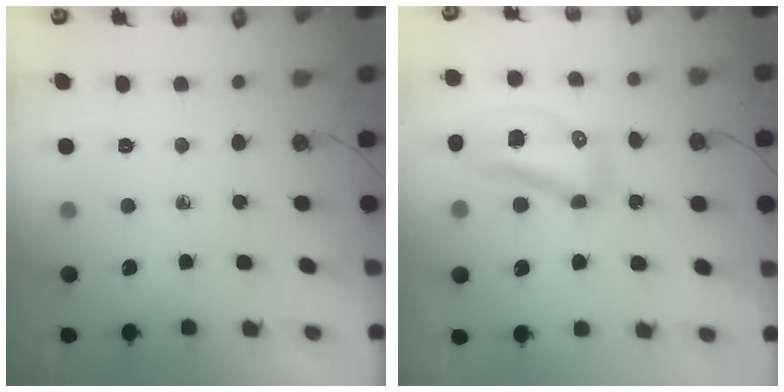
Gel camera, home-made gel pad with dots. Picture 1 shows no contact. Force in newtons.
{"total": 11.7, "press": 11.5, "slide": 2.0}